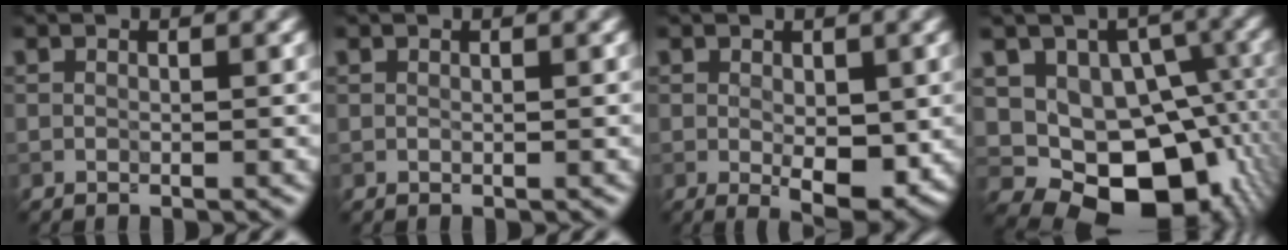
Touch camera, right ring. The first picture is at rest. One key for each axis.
{"total": 0.0}
{"total": 3.7, "fx": -0.3, "fy": 1.8, "fz": 3.2, "tx": -0.052, "ty": -0.008, "tz": 0.002}
{"total": 13.8, "fx": -2.5, "fy": 10.0, "fz": 9.1, "tx": -0.108, "ty": -0.013, "tz": -0.025}